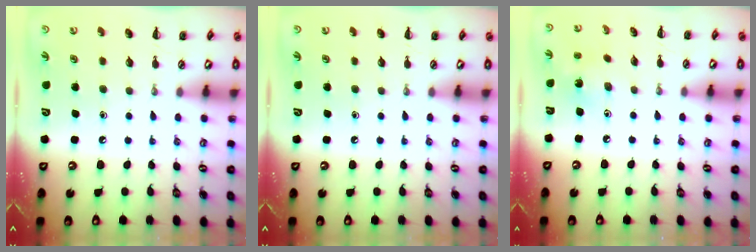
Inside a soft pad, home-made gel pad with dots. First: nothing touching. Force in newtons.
{"total": 0.0}
{"total": 1.8, "press": 1.7, "slide": 0.5}